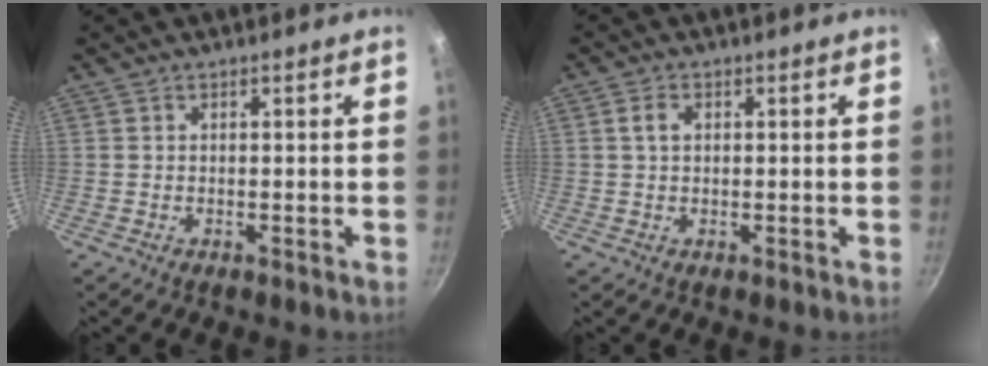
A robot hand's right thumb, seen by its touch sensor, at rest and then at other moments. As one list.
[{"total": 2.3, "force": [0.6, 1.6, 1.6], "torque": [-0.023, 0.003, 0.012]}]